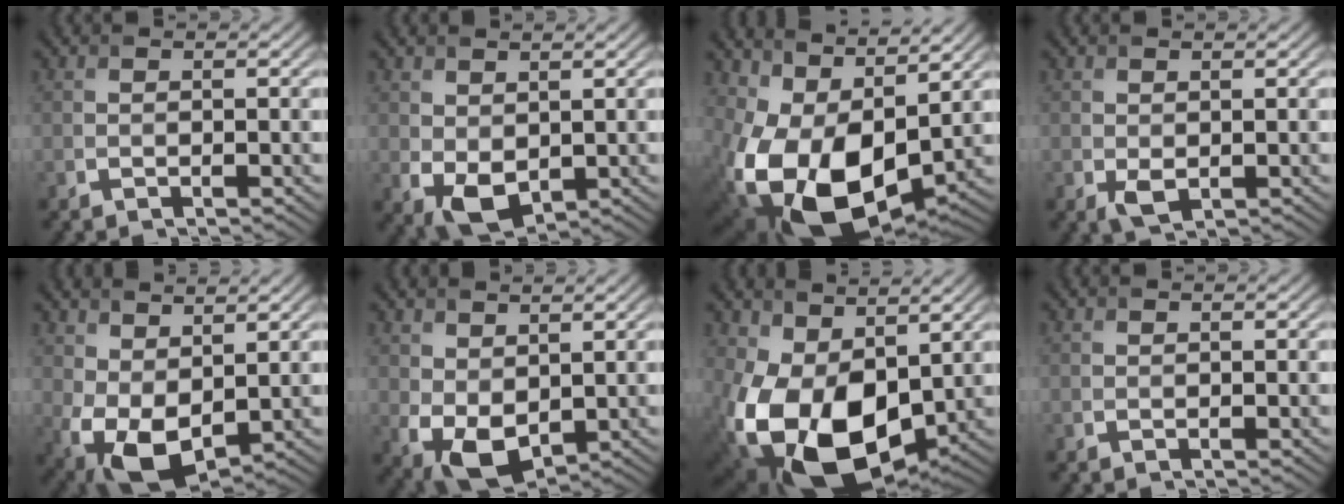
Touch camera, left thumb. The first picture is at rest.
{"total": 4.9, "force": [0.1, 3.2, 3.7], "torque": [-0.089, -0.010, 0.008]}
{"total": 16.0, "force": [0.8, 9.9, 12.5], "torque": [-0.255, -0.034, 0.023]}
{"total": 1.8, "force": [-0.2, 1.1, 1.4], "torque": [-0.033, -0.008, 0.001]}
{"total": 8.8, "force": [0.8, 5.4, 6.9], "torque": [-0.164, -0.017, 0.020]}
{"total": 7.0, "force": [0.2, 4.4, 5.4], "torque": [-0.133, -0.018, 0.006]}
{"total": 15.2, "force": [-0.3, 10.2, 11.3], "torque": [-0.255, -0.037, -0.002]}
{"total": 0.0}